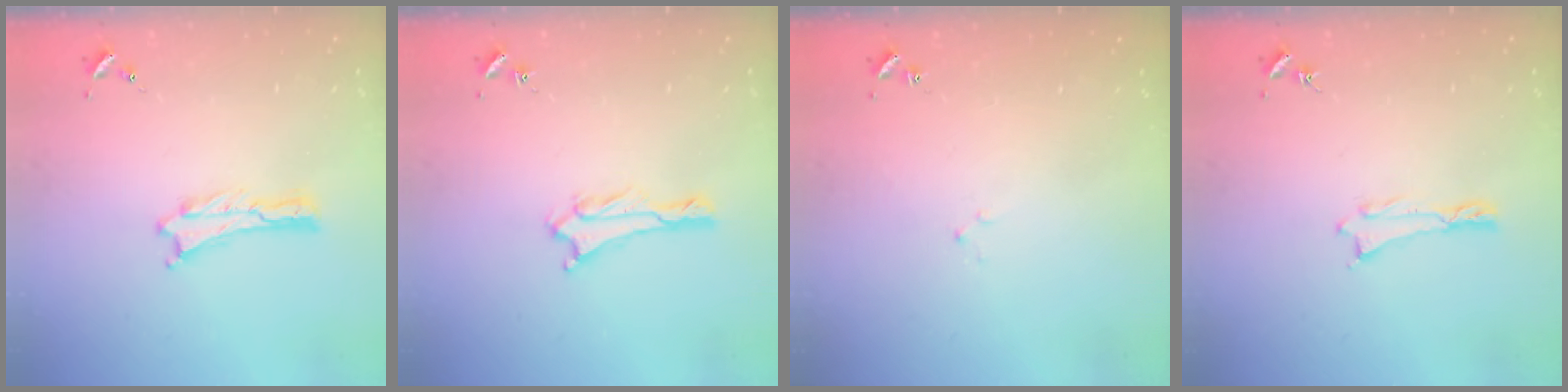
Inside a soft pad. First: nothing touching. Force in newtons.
{"total": 1.7, "press": 1.6, "slide": 0.3}
{"total": 1.4, "press": 1.4, "slide": 0.2}
{"total": 0.0}